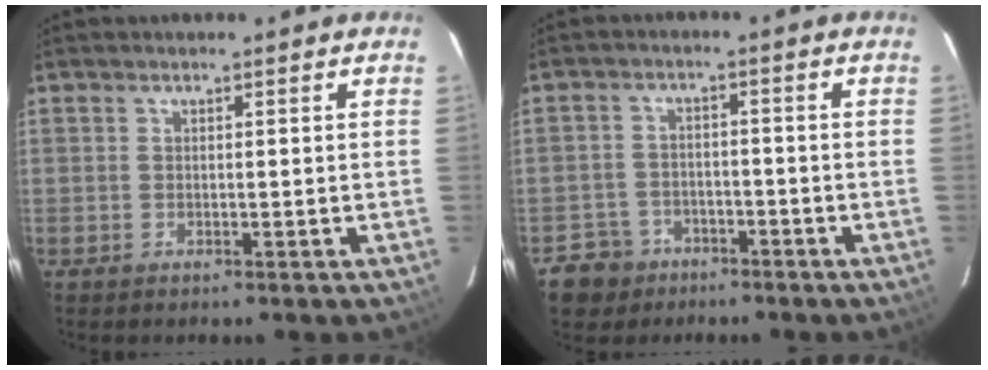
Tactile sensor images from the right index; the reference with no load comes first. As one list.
[{"total": 6.1, "force": [-3.8, 4.7, 0.6], "torque": [-0.011, 0.007, -0.062]}]